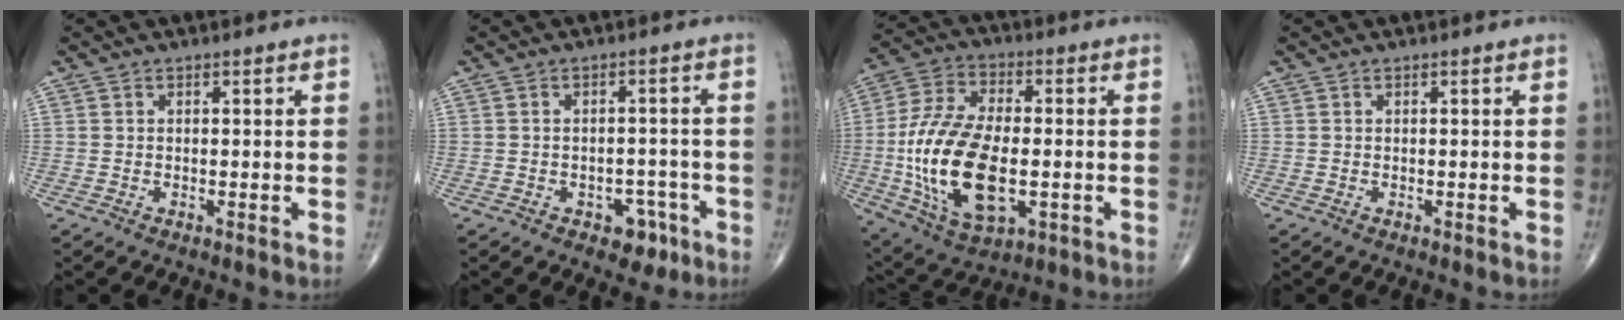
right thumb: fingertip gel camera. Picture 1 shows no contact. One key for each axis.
{"total": 3.2, "fx": -1.6, "fy": 2.3, "fz": 1.5, "tx": -0.003, "ty": 0.010, "tz": -0.017}
{"total": 21.1, "fx": -3.0, "fy": 10.9, "fz": 17.8, "tx": -0.357, "ty": 0.004, "tz": -0.041}
{"total": 0.0}